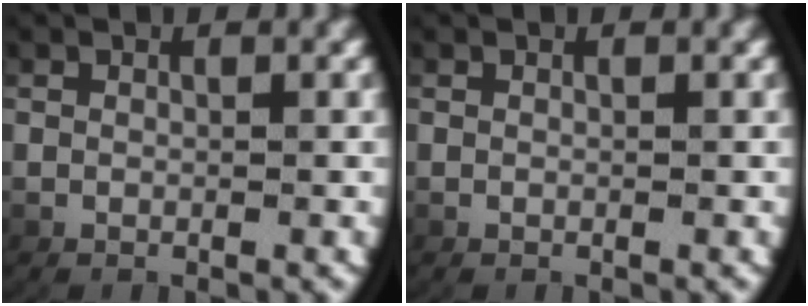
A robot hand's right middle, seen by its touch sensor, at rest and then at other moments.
{"total": 0.0}